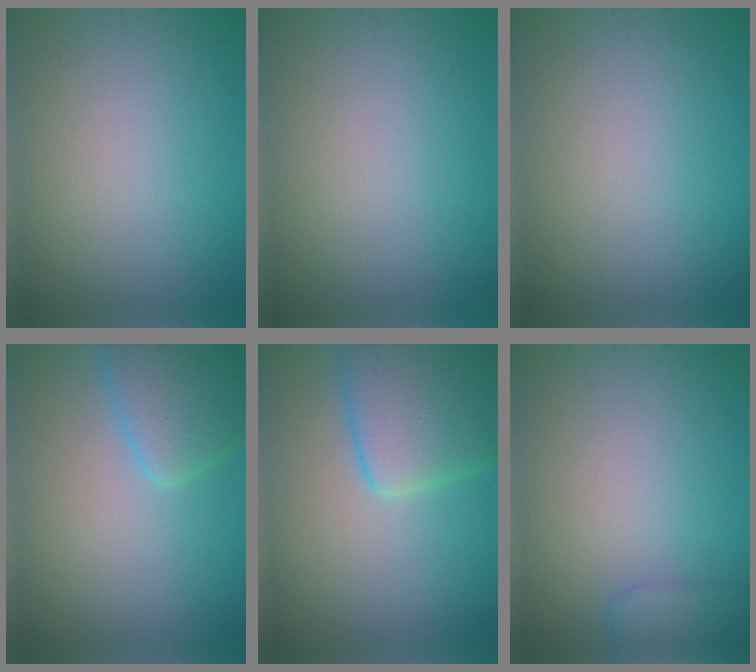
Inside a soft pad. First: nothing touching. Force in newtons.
{"total": 0.0}
{"total": 0.0}
{"total": 3.8, "press": 3.8, "slide": 0.3}
{"total": 6.2, "press": 6.1, "slide": 0.4}
{"total": 2.3, "press": 2.3, "slide": 0.2}